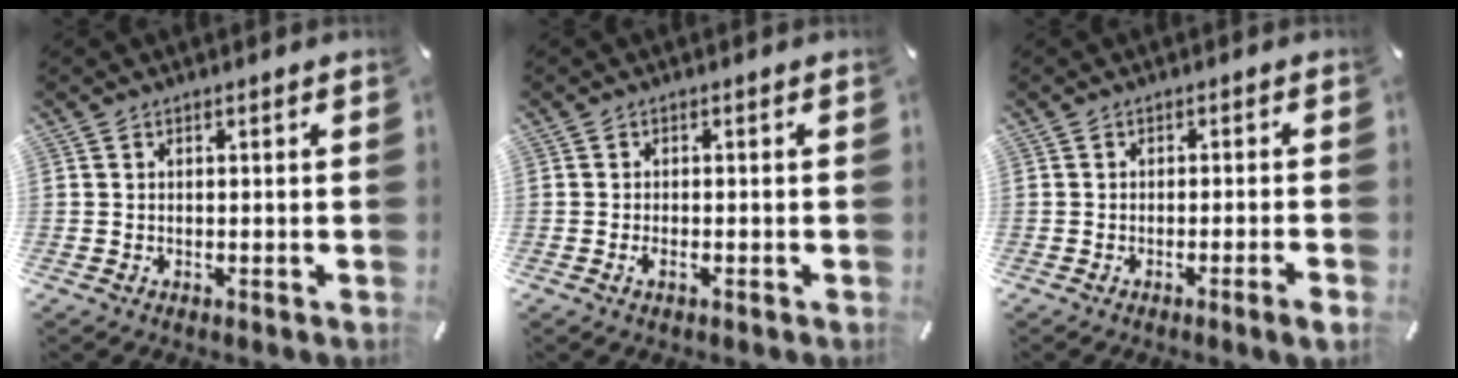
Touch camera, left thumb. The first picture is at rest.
{"total": 1.5, "force": [-0.6, 0.6, 1.2], "torque": [-0.022, 0.001, -0.012]}
{"total": 3.4, "force": [-1.5, 0.1, 3.1], "torque": [-0.047, -0.007, -0.022]}